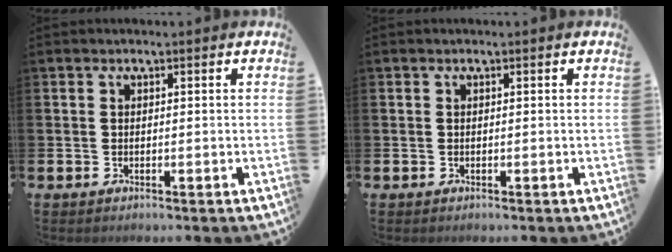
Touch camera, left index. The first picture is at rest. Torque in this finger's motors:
{"motor_torque": [0.00, 0.00, 0.04, 0.00]}